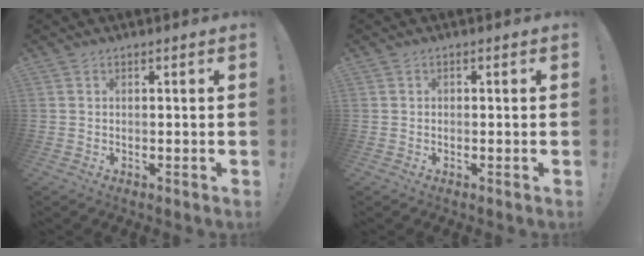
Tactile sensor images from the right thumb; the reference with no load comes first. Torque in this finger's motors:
{"motor_torque": [0.01, 0.18, 0.12, -0.25, -0.01]}